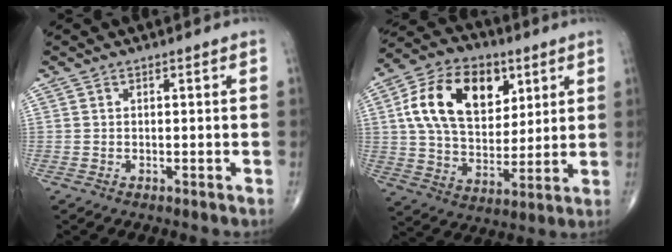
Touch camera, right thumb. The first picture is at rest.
{"total": 19.3, "force": [6.4, 12.5, 13.3], "torque": [-0.203, -0.011, 0.112]}